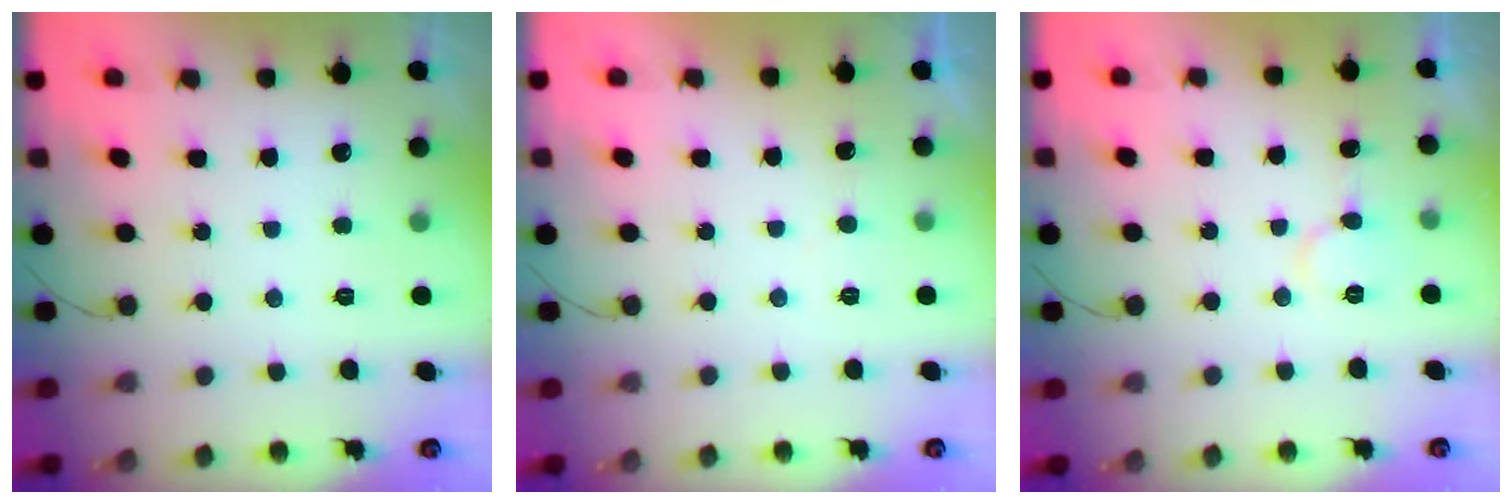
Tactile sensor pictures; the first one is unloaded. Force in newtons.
{"total": 3.8, "press": 3.8, "slide": 0.3}
{"total": 6.6, "press": 6.6, "slide": 0.4}